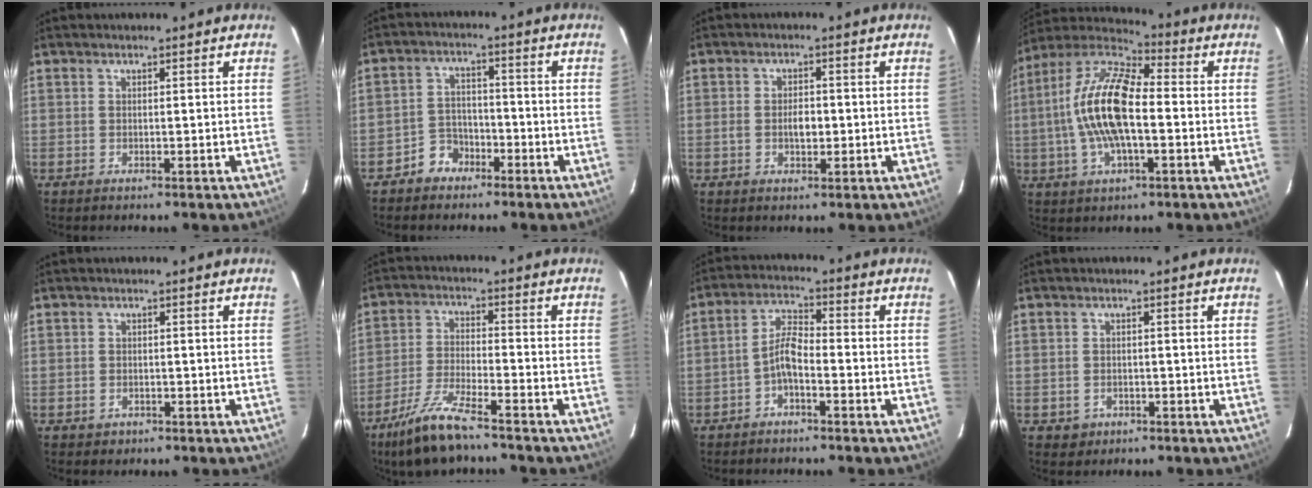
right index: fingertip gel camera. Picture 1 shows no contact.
{"total": 5.0, "force": [-3.5, 3.6, 0.3], "torque": [-0.011, 0.022, -0.062]}
{"total": 3.0, "force": [-0.4, 1.6, 2.5], "torque": [-0.048, 0.004, -0.006]}
{"total": 16.0, "force": [-1.3, 6.2, 14.7], "torque": [-0.290, 0.010, -0.034]}
{"total": 1.8, "force": [-0.9, 1.6, 0.3], "torque": [-0.007, 0.001, -0.009]}
{"total": 10.4, "force": [-7.9, 1.9, 6.5], "torque": [-0.145, -0.014, -0.151]}
{"total": 4.4, "force": [-2.3, 1.3, 3.6], "torque": [-0.078, 0.015, -0.045]}
{"total": 2.7, "force": [-1.1, 2.5, 0.5], "torque": [-0.016, 0.002, -0.009]}